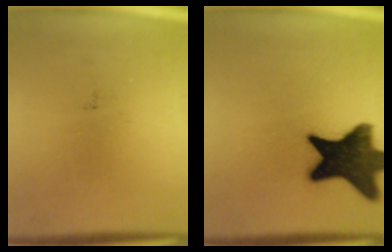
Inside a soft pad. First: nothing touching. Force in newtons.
{"total": 19.3}